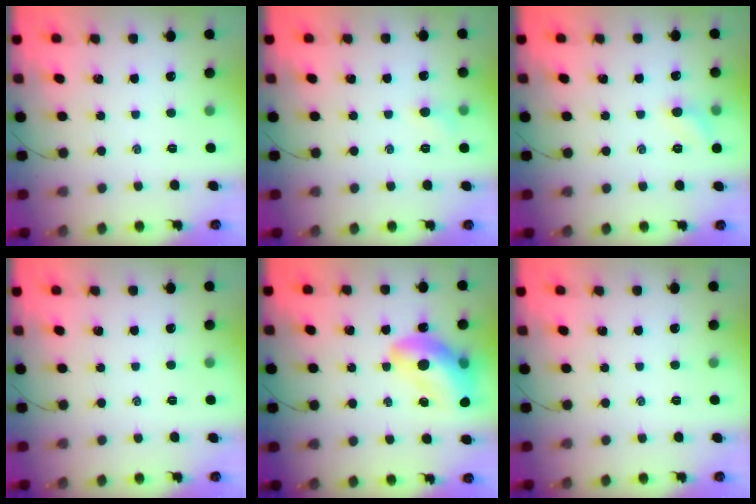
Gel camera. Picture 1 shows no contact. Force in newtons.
{"total": 4.8, "press": 4.5, "slide": 1.5}
{"total": 5.5, "press": 5.2, "slide": 1.8}
{"total": 0.0}
{"total": 15.9, "press": 15.3, "slide": 4.6}
{"total": 0.0}